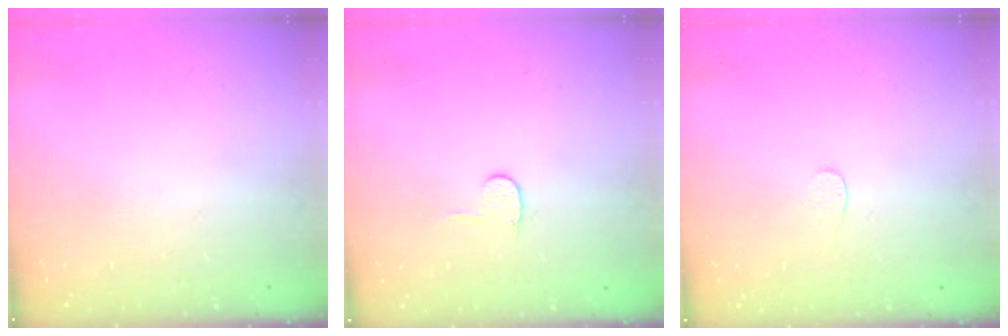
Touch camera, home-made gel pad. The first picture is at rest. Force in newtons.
{"total": 3.6, "press": 3.6, "slide": 0.4}
{"total": 3.0, "press": 3.0, "slide": 0.2}